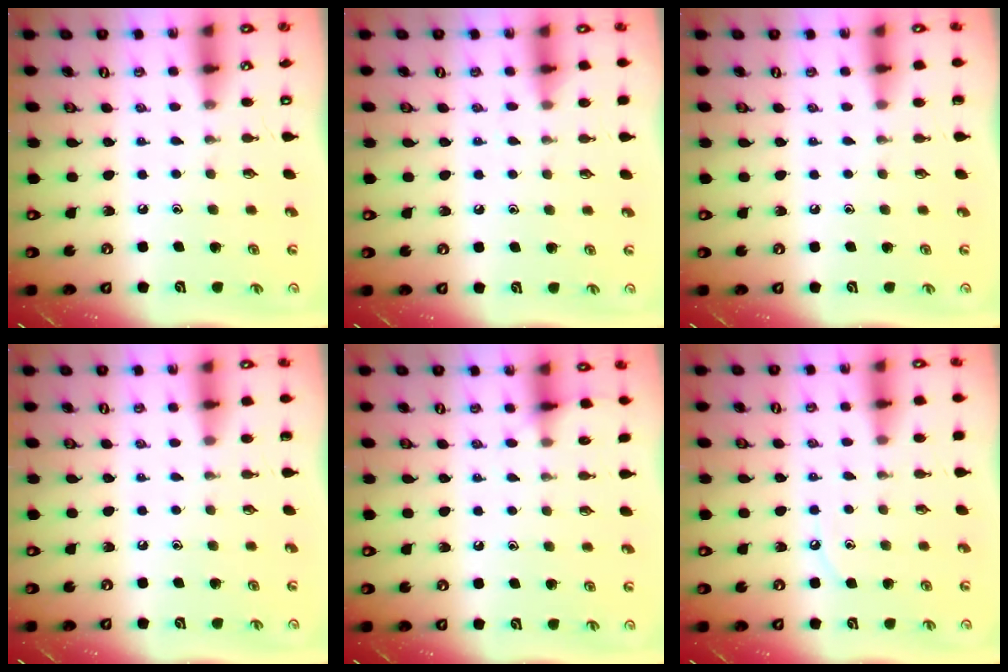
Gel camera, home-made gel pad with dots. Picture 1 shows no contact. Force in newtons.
{"total": 4.7, "press": 4.7, "slide": 0.7}
{"total": 0.0}
{"total": 0.0}
{"total": 4.8, "press": 4.8, "slide": 0.5}
{"total": 4.5, "press": 4.4, "slide": 0.6}